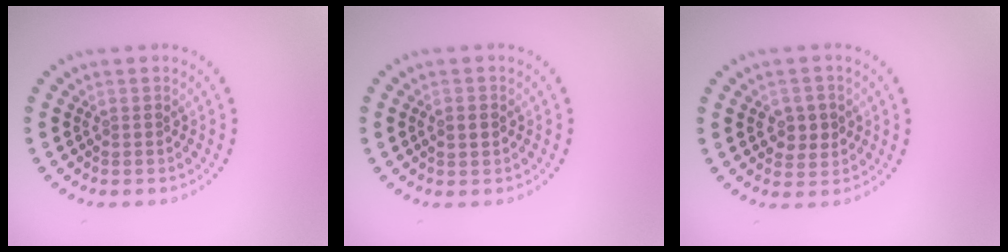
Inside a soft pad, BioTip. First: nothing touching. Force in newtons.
{"total": 2.0, "press": 1.9, "slide": 0.3}
{"total": 2.7, "press": 2.7, "slide": 0.5}